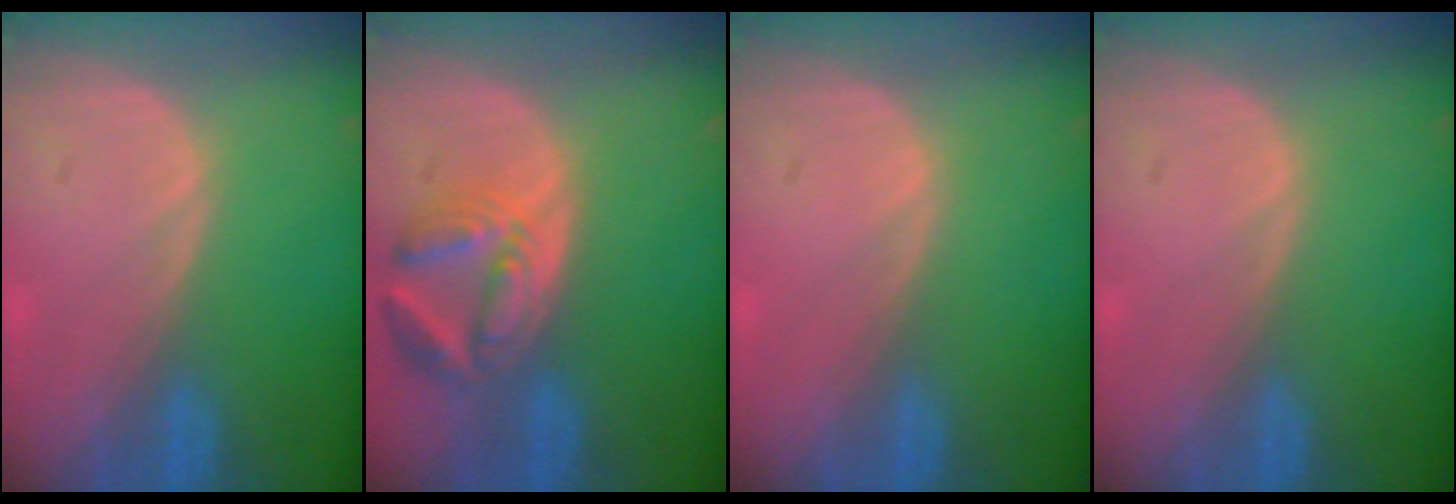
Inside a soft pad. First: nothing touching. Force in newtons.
{"total": 7.7, "press": 6.8, "slide": 3.6}
{"total": 0.0}
{"total": 0.0}